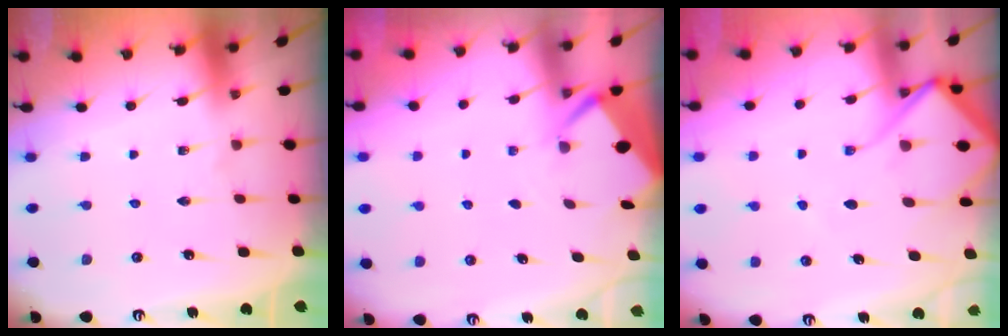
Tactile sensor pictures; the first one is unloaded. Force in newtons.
{"total": 2.7, "press": 2.7, "slide": 0.3}
{"total": 10.1, "press": 10.0, "slide": 0.9}